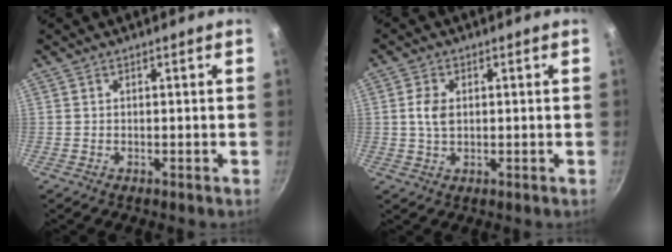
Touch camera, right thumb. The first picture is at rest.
{"total": 4.2, "force": [0.6, 2.7, 3.1], "torque": [-0.058, 0.002, 0.010]}